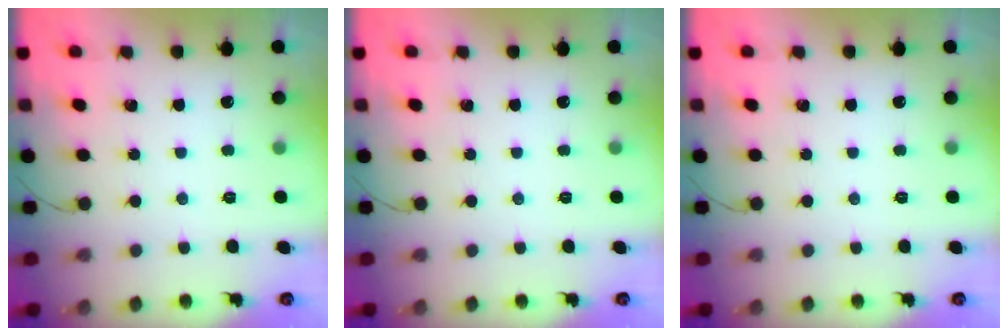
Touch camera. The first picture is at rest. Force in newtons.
{"total": 0.0}
{"total": 0.0}